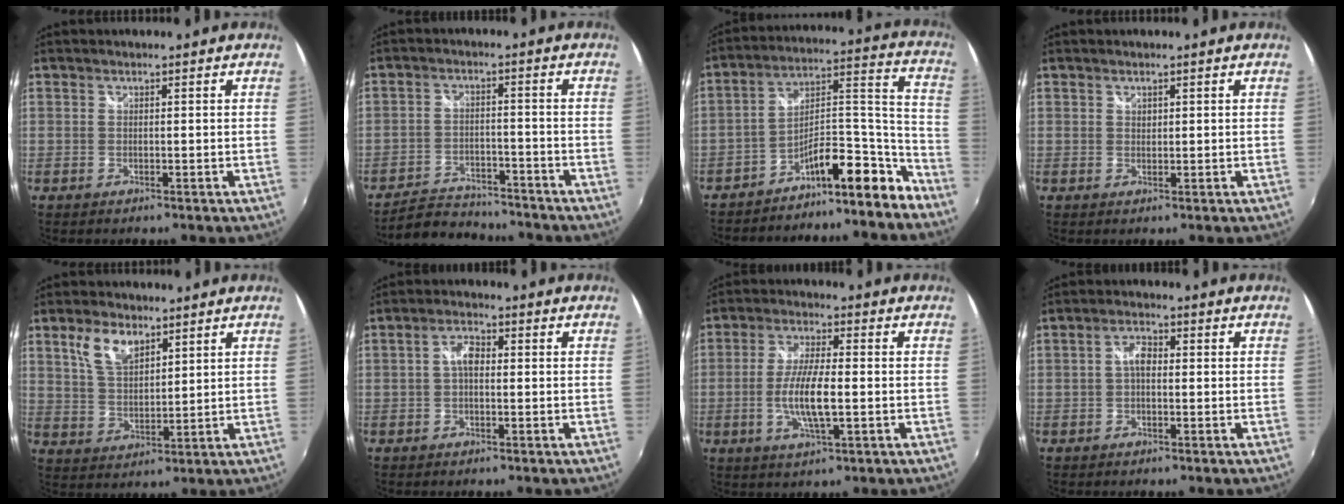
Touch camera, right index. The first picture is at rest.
{"total": 9.7, "force": [-8.9, 3.0, 2.3], "torque": [-0.075, 0.004, -0.138]}
{"total": 12.5, "force": [-11.0, 2.2, 5.5], "torque": [-0.066, 0.064, -0.177]}
{"total": 0.8, "force": [0.5, 0.5, 0.2], "torque": [-0.002, 0.002, 0.009]}
{"total": 7.9, "force": [4.5, 4.1, 5.0], "torque": [-0.097, 0.013, 0.088]}
{"total": 2.9, "force": [-0.2, 1.6, 2.4], "torque": [-0.046, 0.011, -0.005]}
{"total": 8.7, "force": [-1.6, 1.9, 8.3], "torque": [-0.165, -0.007, -0.031]}
{"total": 2.7, "force": [-0.2, 1.6, 2.3], "torque": [-0.044, 0.011, -0.005]}